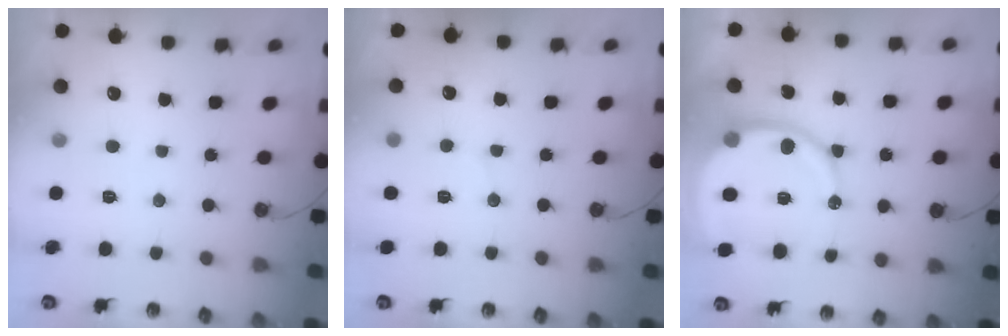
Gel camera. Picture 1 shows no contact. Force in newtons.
{"total": 2.6, "press": 2.6, "slide": 0.3}
{"total": 12.9, "press": 12.8, "slide": 1.7}